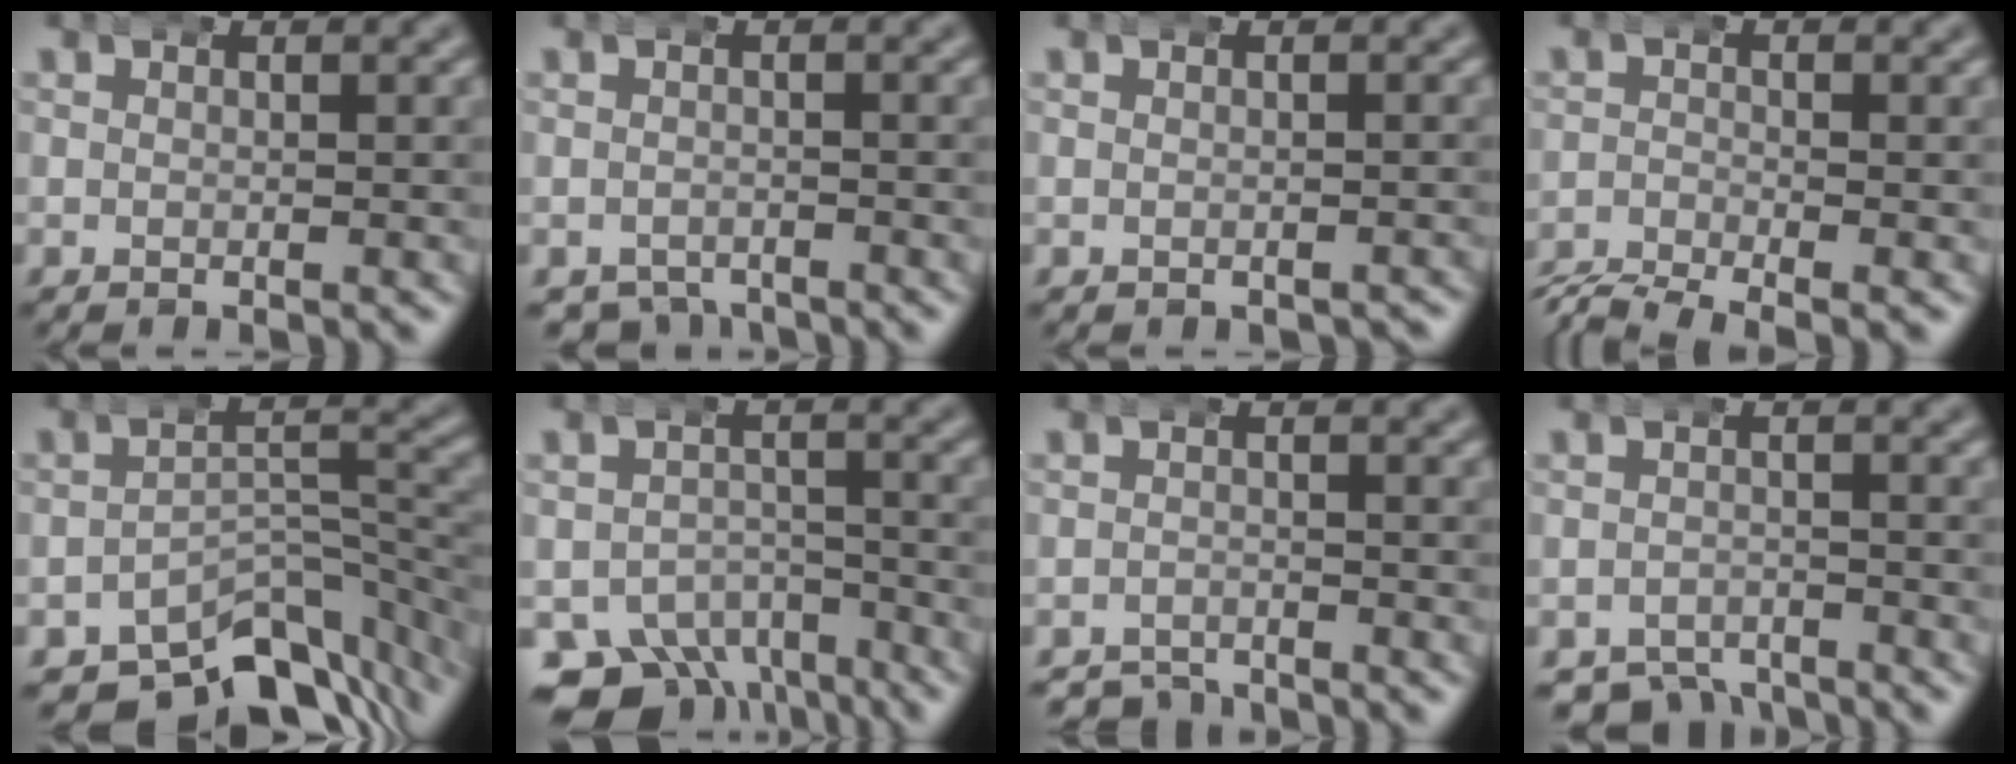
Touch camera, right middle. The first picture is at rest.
{"total": 3.4, "force": [-3.0, 1.4, 0.5], "torque": [-0.008, -0.019, -0.040]}
{"total": 1.1, "force": [-1.0, 0.4, 0.2], "torque": [-0.003, -0.003, -0.011]}
{"total": 6.1, "force": [-5.4, 1.9, 2.0], "torque": [-0.026, -0.016, -0.085]}
{"total": 12.2, "force": [-8.4, 5.8, 6.7], "torque": [-0.066, -0.028, -0.120]}
{"total": 10.1, "force": [-6.5, 6.7, 3.8], "torque": [-0.072, -0.048, -0.099]}
{"total": 3.5, "force": [-3.4, 0.9, 0.1], "torque": [0.001, -0.017, -0.054]}
{"total": 5.3, "force": [-4.7, 2.2, 0.9], "torque": [-0.005, -0.023, -0.073]}